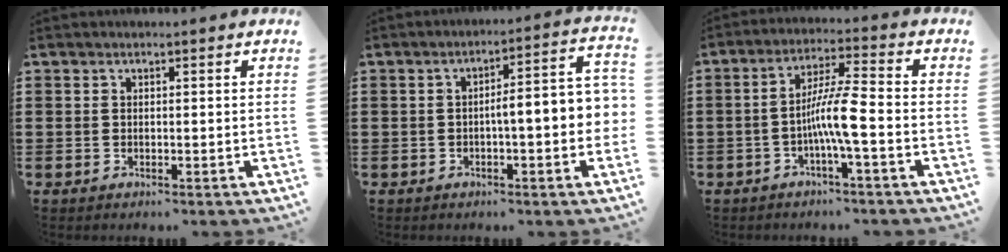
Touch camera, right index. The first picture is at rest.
{"total": 6.3, "force": [-0.7, 0.9, 6.2], "torque": [-0.102, -0.010, -0.018]}
{"total": 7.4, "force": [-2.0, 0.4, 7.1], "torque": [-0.138, -0.002, -0.044]}